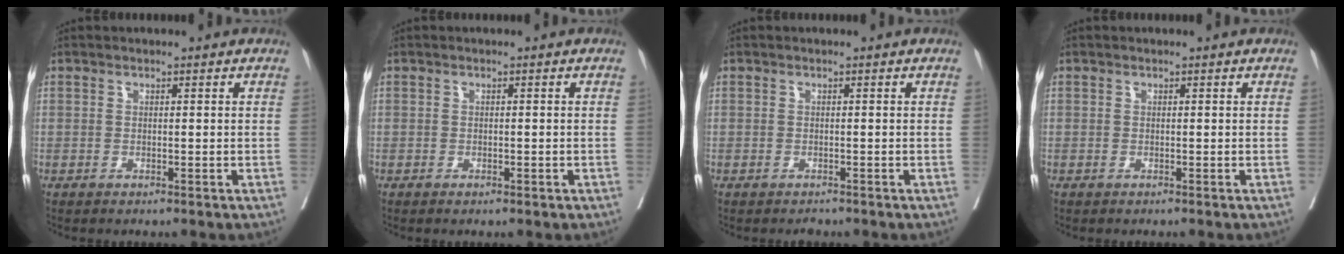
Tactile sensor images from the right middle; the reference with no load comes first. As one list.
[{"total": 1.2, "force": [-0.6, 0.6, 0.8], "torque": [-0.011, 0.000, -0.004]}, {"total": 0.8, "force": [-0.7, 0.3, 0.1], "torque": [-0.005, -0.001, -0.011]}, {"total": 0.0}]